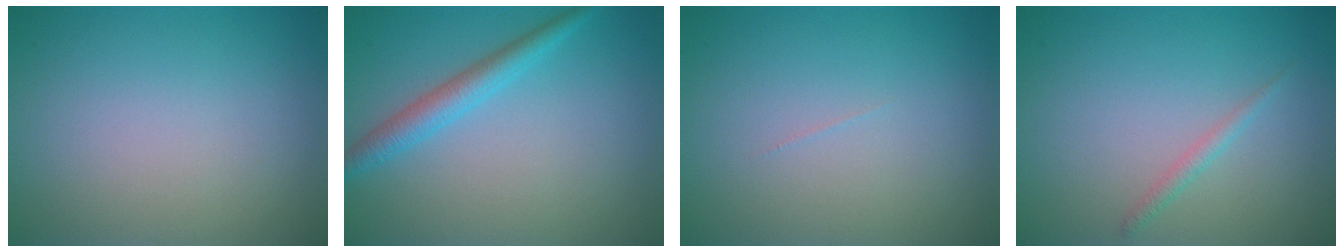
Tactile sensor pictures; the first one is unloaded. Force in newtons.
{"total": 2.7, "press": 2.7, "slide": 0.1}
{"total": 0.0}
{"total": 1.0, "press": 1.0, "slide": 0.1}